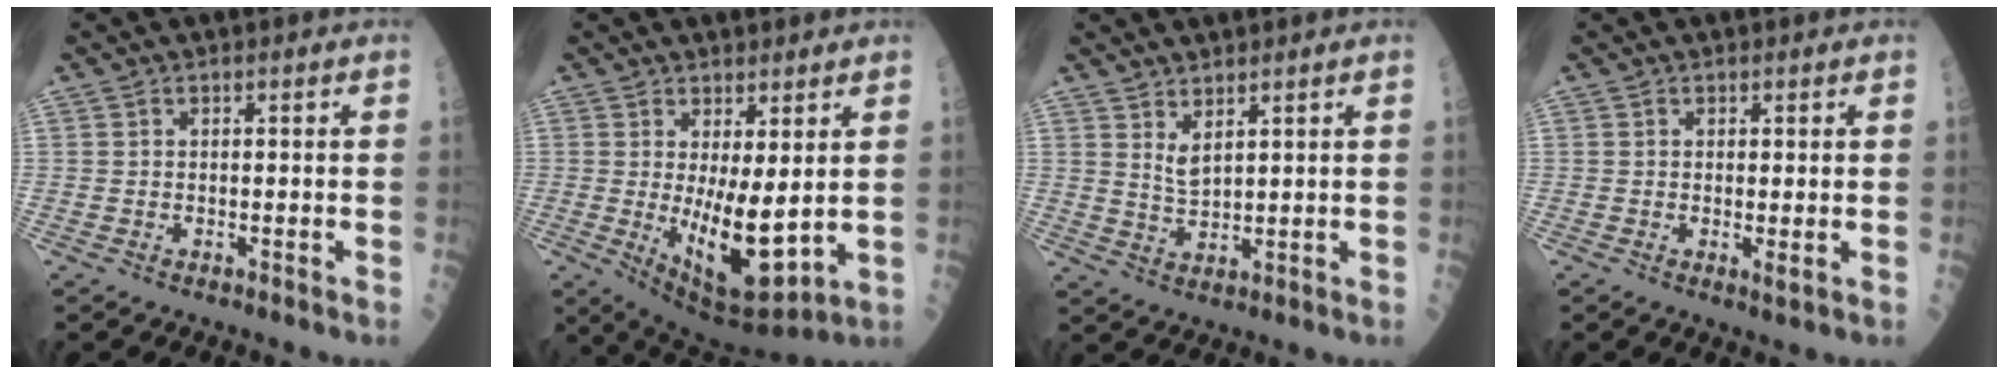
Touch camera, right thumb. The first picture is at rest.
{"total": 12.6, "force": [0.1, 4.6, 11.7], "torque": [-0.188, -0.031, 0.022]}
{"total": 3.3, "force": [2.2, 1.0, 2.2], "torque": [-0.040, -0.025, 0.047]}
{"total": 1.3, "force": [0.0, 0.2, 1.3], "torque": [-0.022, -0.005, -0.001]}